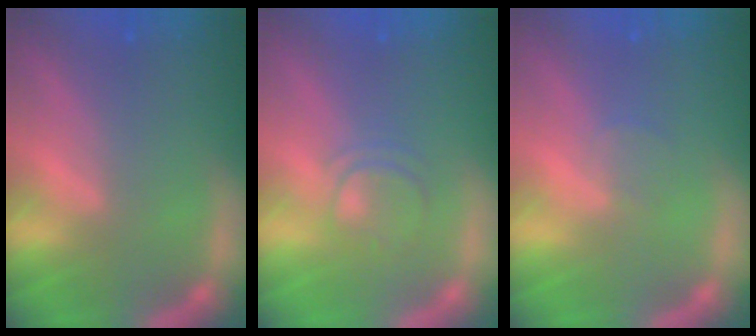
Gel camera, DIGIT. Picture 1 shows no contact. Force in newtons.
{"total": 2.4}
{"total": 1.0}